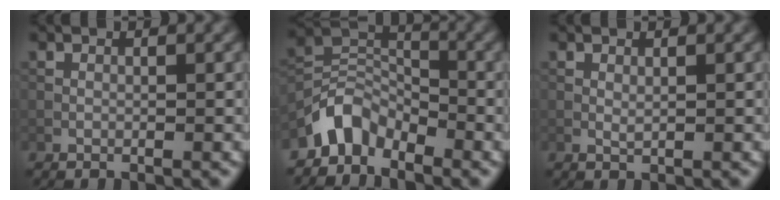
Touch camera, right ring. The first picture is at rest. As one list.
[{"total": 4.4, "force": [-3.5, 2.1, 1.4], "torque": [-0.018, 0.008, -0.079]}, {"total": 0.5, "force": [0.2, 0.2, 0.4], "torque": [-0.011, -0.001, 0.004]}]